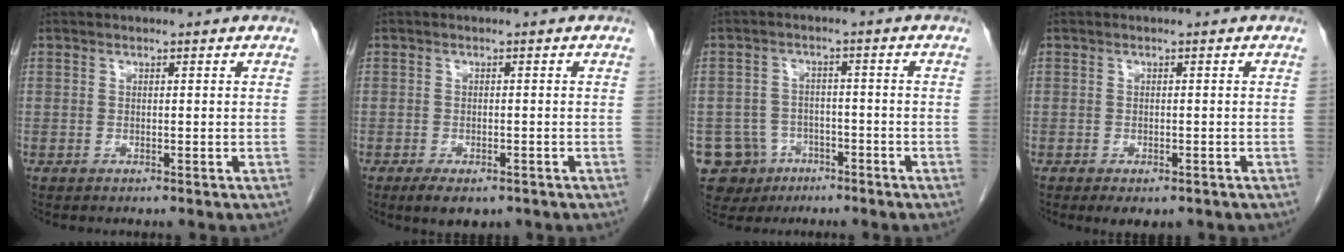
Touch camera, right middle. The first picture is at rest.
{"total": 4.6, "force": [-3.1, 2.0, 2.7], "torque": [-0.043, -0.007, -0.042]}
{"total": 7.6, "force": [-4.0, 6.5, 0.6], "torque": [-0.018, 0.009, -0.054]}
{"total": 3.4, "force": [-2.3, 1.6, 1.9], "torque": [-0.023, -0.005, -0.024]}